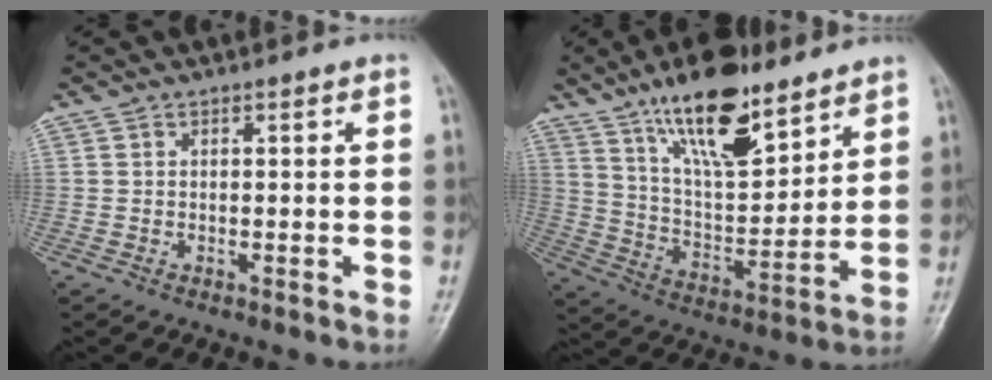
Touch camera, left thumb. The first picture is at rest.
{"total": 18.2, "force": [12.2, 6.8, 11.7], "torque": [-0.161, -0.066, 0.219]}